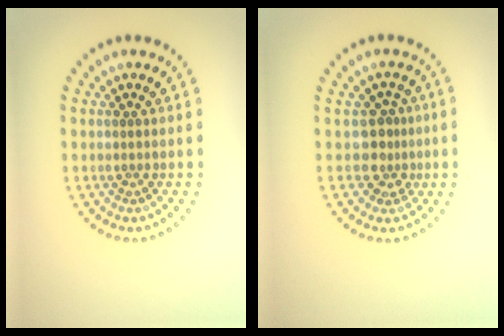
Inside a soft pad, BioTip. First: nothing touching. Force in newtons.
{"total": 2.5, "press": 1.8, "slide": 1.7}